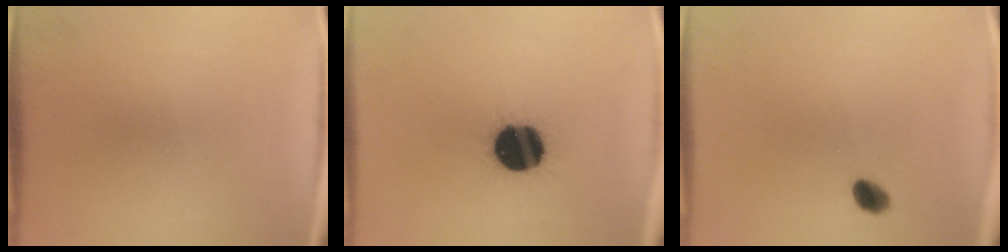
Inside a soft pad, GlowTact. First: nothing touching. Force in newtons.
{"total": 16.8}
{"total": 2.8}